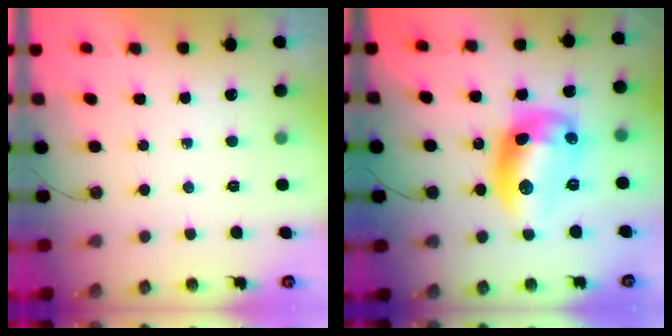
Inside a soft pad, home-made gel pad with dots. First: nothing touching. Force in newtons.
{"total": 14.7, "press": 14.6, "slide": 1.1}